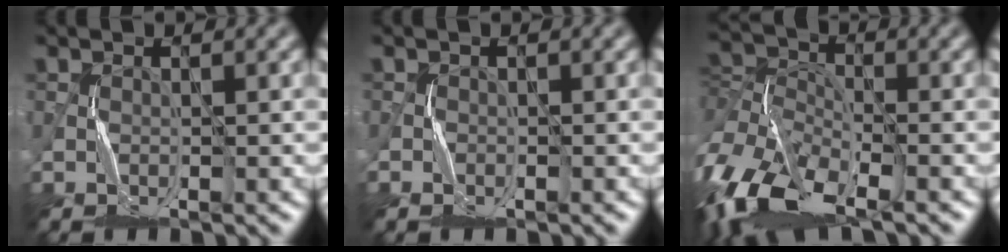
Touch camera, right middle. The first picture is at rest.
{"total": 0.5, "force": [-0.3, 0.2, -0.3], "torque": [0.009, 0.001, -0.006]}
{"total": 10.3, "force": [-5.6, 5.3, 6.8], "torque": [-0.140, -0.006, -0.123]}